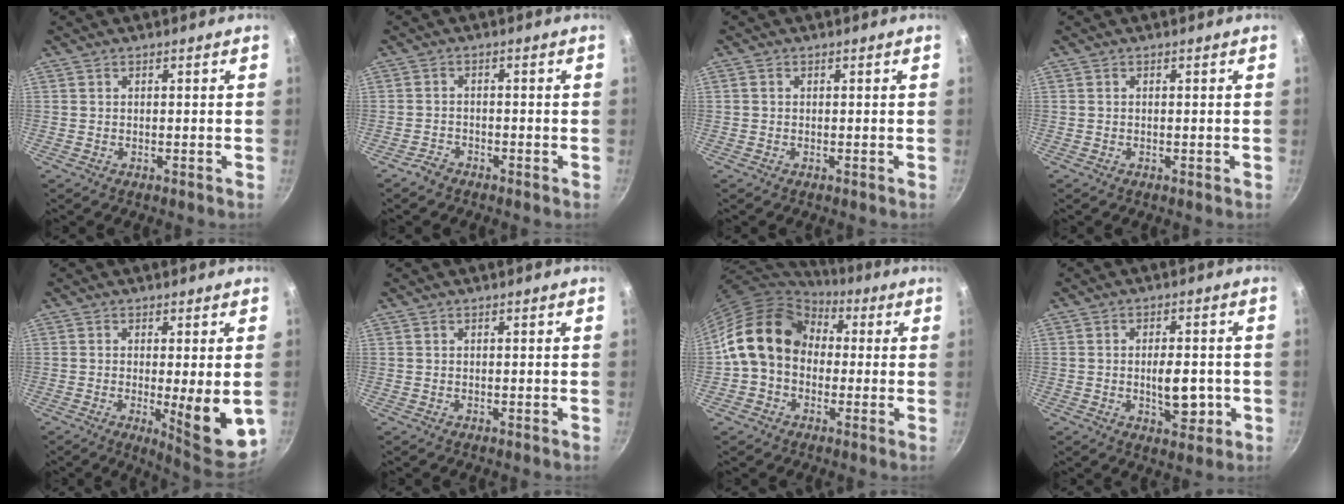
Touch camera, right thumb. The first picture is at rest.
{"total": 2.1, "force": [-1.8, 0.9, 0.5], "torque": [-0.008, 0.021, -0.034]}
{"total": 0.6, "force": [0.0, 0.5, 0.2], "torque": [-0.004, 0.003, -0.001]}
{"total": 0.0}
{"total": 11.2, "force": [-1.5, 2.8, 10.8], "torque": [-0.136, -0.017, -0.011]}
{"total": 0.0}
{"total": 15.6, "force": [1.0, 12.4, 9.5], "torque": [-0.141, 0.041, 0.001]}
{"total": 7.5, "force": [-1.2, 4.0, 6.2], "torque": [-0.066, 0.001, -0.016]}